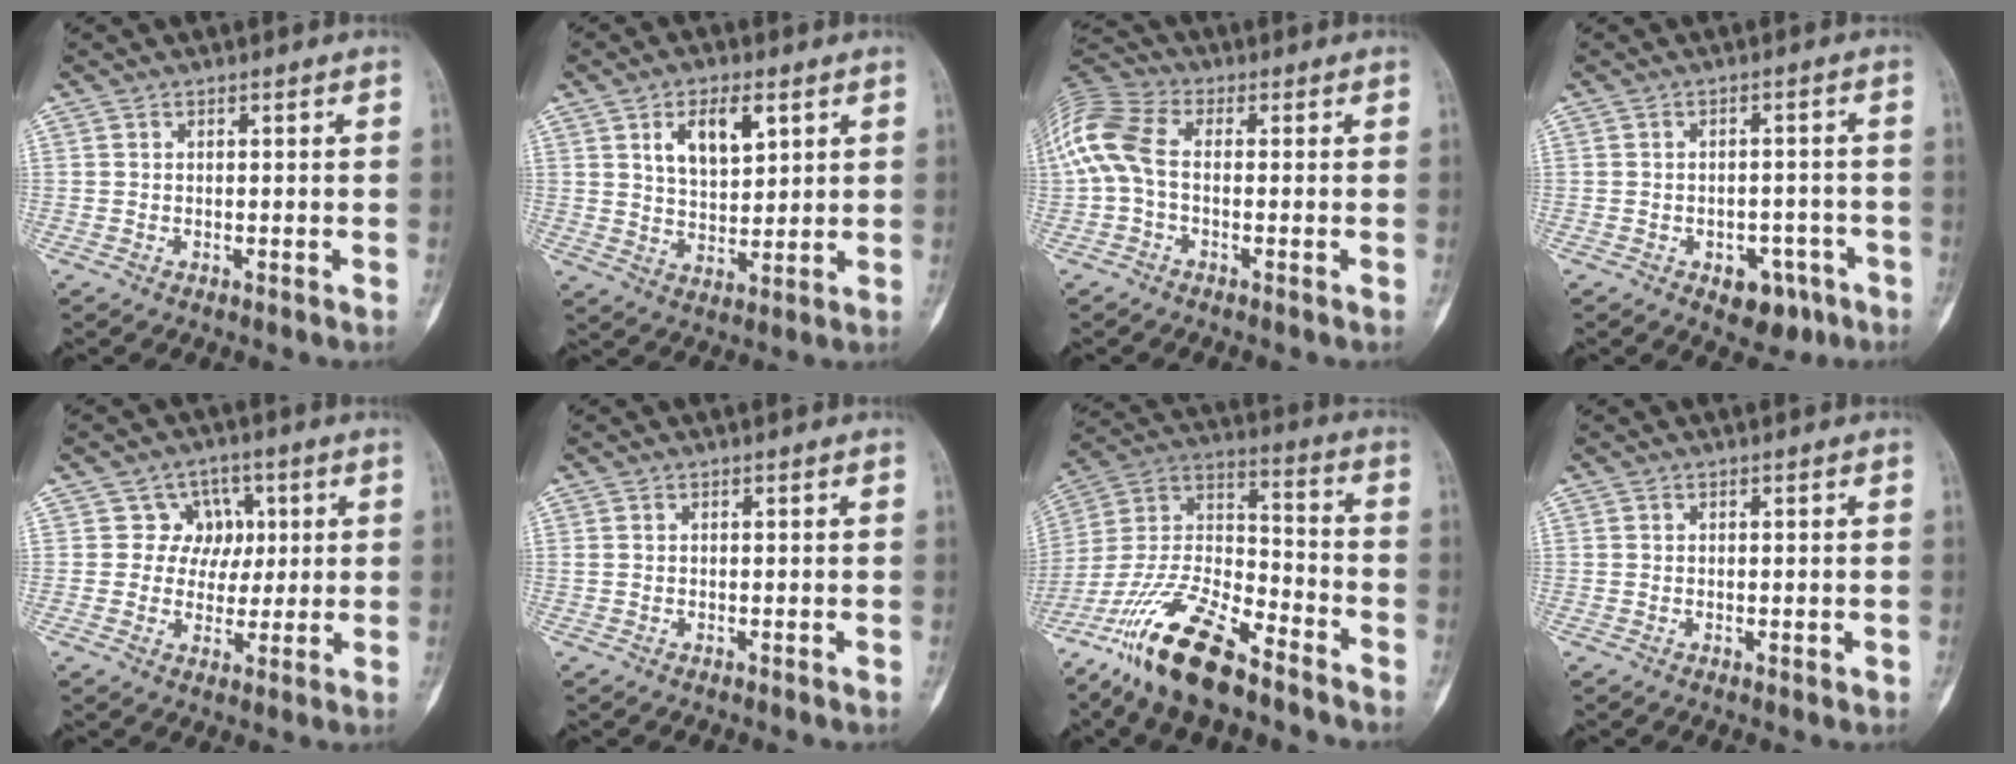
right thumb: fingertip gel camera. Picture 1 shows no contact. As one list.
[{"total": 9.0, "force": [3.9, 4.6, 6.7], "torque": [-0.092, -0.016, 0.071]}, {"total": 10.8, "force": [-0.4, 6.4, 8.7], "torque": [-0.201, 0.027, -0.019]}, {"total": 7.0, "force": [-3.6, 4.5, 4.0], "torque": [-0.023, 0.028, -0.040]}, {"total": 6.5, "force": [1.7, 6.0, 1.8], "torque": [0.022, 0.007, 0.019]}, {"total": 0.0}, {"total": 19.7, "force": [-13.8, 6.7, 12.4], "torque": [-0.243, 0.072, -0.257]}, {"total": 1.0, "force": [-0.2, 0.4, 0.9], "torque": [-0.006, -0.001, -0.002]}]